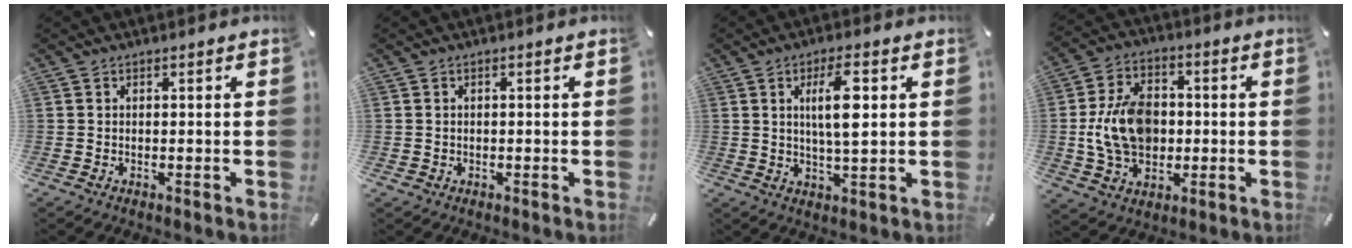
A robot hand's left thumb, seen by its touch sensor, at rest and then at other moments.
{"total": 0.6, "force": [-0.1, 0.5, 0.1], "torque": [-0.001, 0.003, -0.003]}
{"total": 8.8, "force": [2.2, 2.1, 8.3], "torque": [-0.162, -0.008, 0.025]}
{"total": 13.2, "force": [-0.6, 10.1, 8.6], "torque": [-0.168, 0.011, -0.011]}